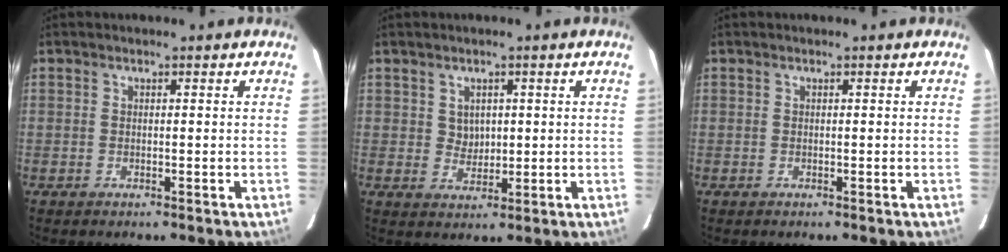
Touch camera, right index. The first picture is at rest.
{"total": 3.2, "force": [0.9, 2.9, 1.1], "torque": [-0.015, 0.006, 0.021]}
{"total": 0.0}